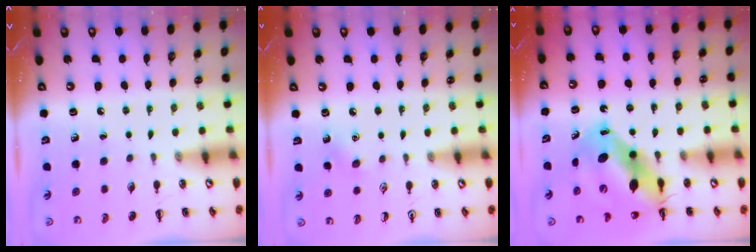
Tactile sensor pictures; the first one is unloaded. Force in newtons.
{"total": 4.0, "press": 3.9, "slide": 1.1}
{"total": 14.1, "press": 13.5, "slide": 4.1}